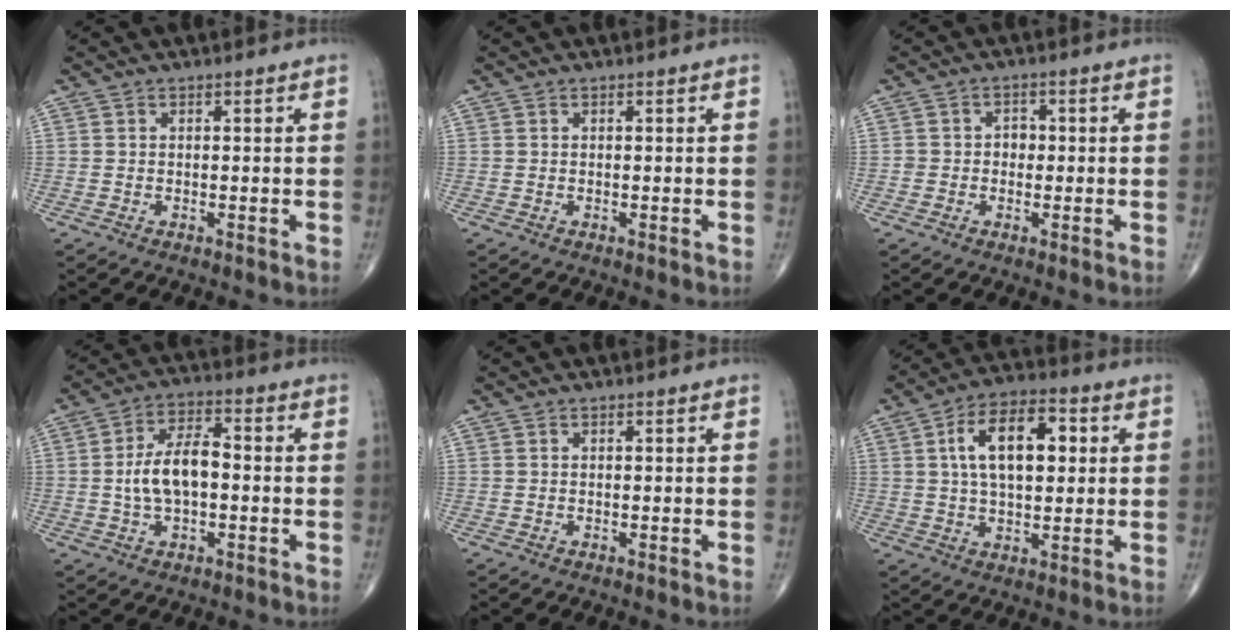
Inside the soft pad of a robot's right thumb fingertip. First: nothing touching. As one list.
[{"total": 0.0}, {"total": 2.6, "force": [-0.2, 2.3, 1.2], "torque": [0.002, 0.009, -0.009]}, {"total": 9.6, "force": [-0.6, 5.0, 8.1], "torque": [-0.148, 0.022, -0.016]}, {"total": 0.0}, {"total": 13.5, "force": [2.9, 7.2, 11.0], "torque": [-0.171, 0.008, 0.044]}]